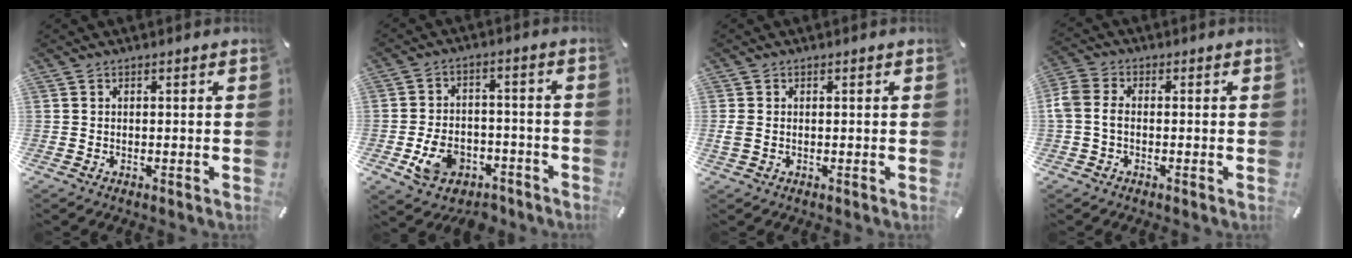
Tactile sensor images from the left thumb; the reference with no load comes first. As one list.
[{"total": 9.1, "force": [-4.4, 6.4, 4.7], "torque": [-0.087, 0.028, -0.075]}, {"total": 1.5, "force": [-0.2, 1.0, 1.1], "torque": [-0.021, 0.004, -0.003]}, {"total": 4.6, "force": [-0.8, 3.2, 3.2], "torque": [-0.079, 0.003, -0.019]}]